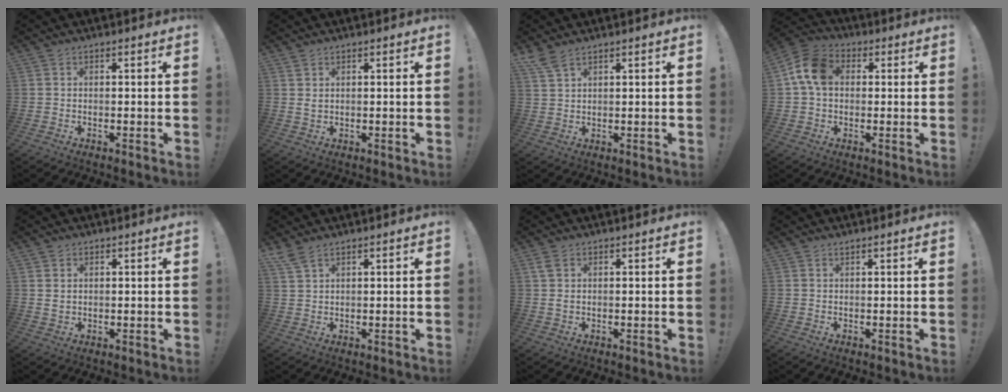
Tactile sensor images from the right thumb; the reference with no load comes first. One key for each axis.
{"total": 1.4, "fx": 0.9, "fy": 0.6, "fz": 1.0, "tx": -0.016, "ty": -0.003, "tz": 0.016}
{"total": 4.2, "fx": 3.3, "fy": 1.2, "fz": 2.3, "tx": -0.043, "ty": -0.019, "tz": 0.062}
{"total": 11.1, "fx": 1.9, "fy": 8.0, "fz": 7.5, "tx": -0.137, "ty": 0.018, "tz": 0.039}
{"total": 2.0, "fx": 1.1, "fy": 1.5, "fz": 0.9, "tx": -0.004, "ty": -0.005, "tz": 0.019}
{"total": 3.7, "fx": 3.0, "fy": 1.1, "fz": 2.0, "tx": -0.044, "ty": -0.013, "tz": 0.057}
{"total": 2.2, "fx": 0.9, "fy": 1.1, "fz": 1.7, "tx": -0.029, "ty": 0.002, "tz": 0.016}
{"total": 0.6, "fx": 0.6, "fy": 0.0, "fz": 0.2, "tx": -0.003, "ty": 0.000, "tz": 0.011}